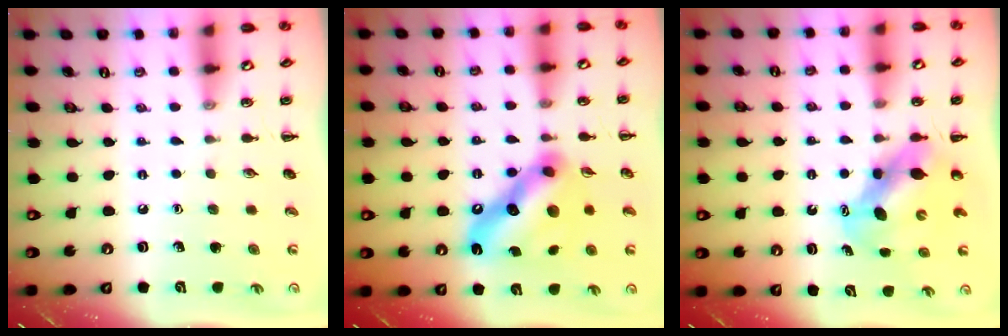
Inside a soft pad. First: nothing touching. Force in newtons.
{"total": 17.1, "press": 17.0, "slide": 1.5}
{"total": 6.4, "press": 6.3, "slide": 0.9}